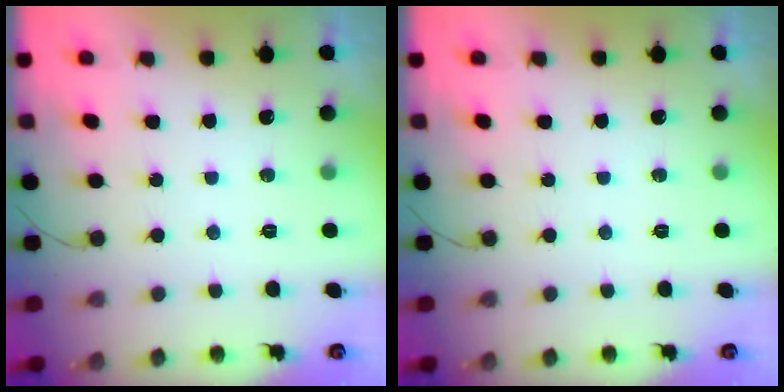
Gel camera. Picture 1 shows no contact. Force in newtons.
{"total": 0.0}